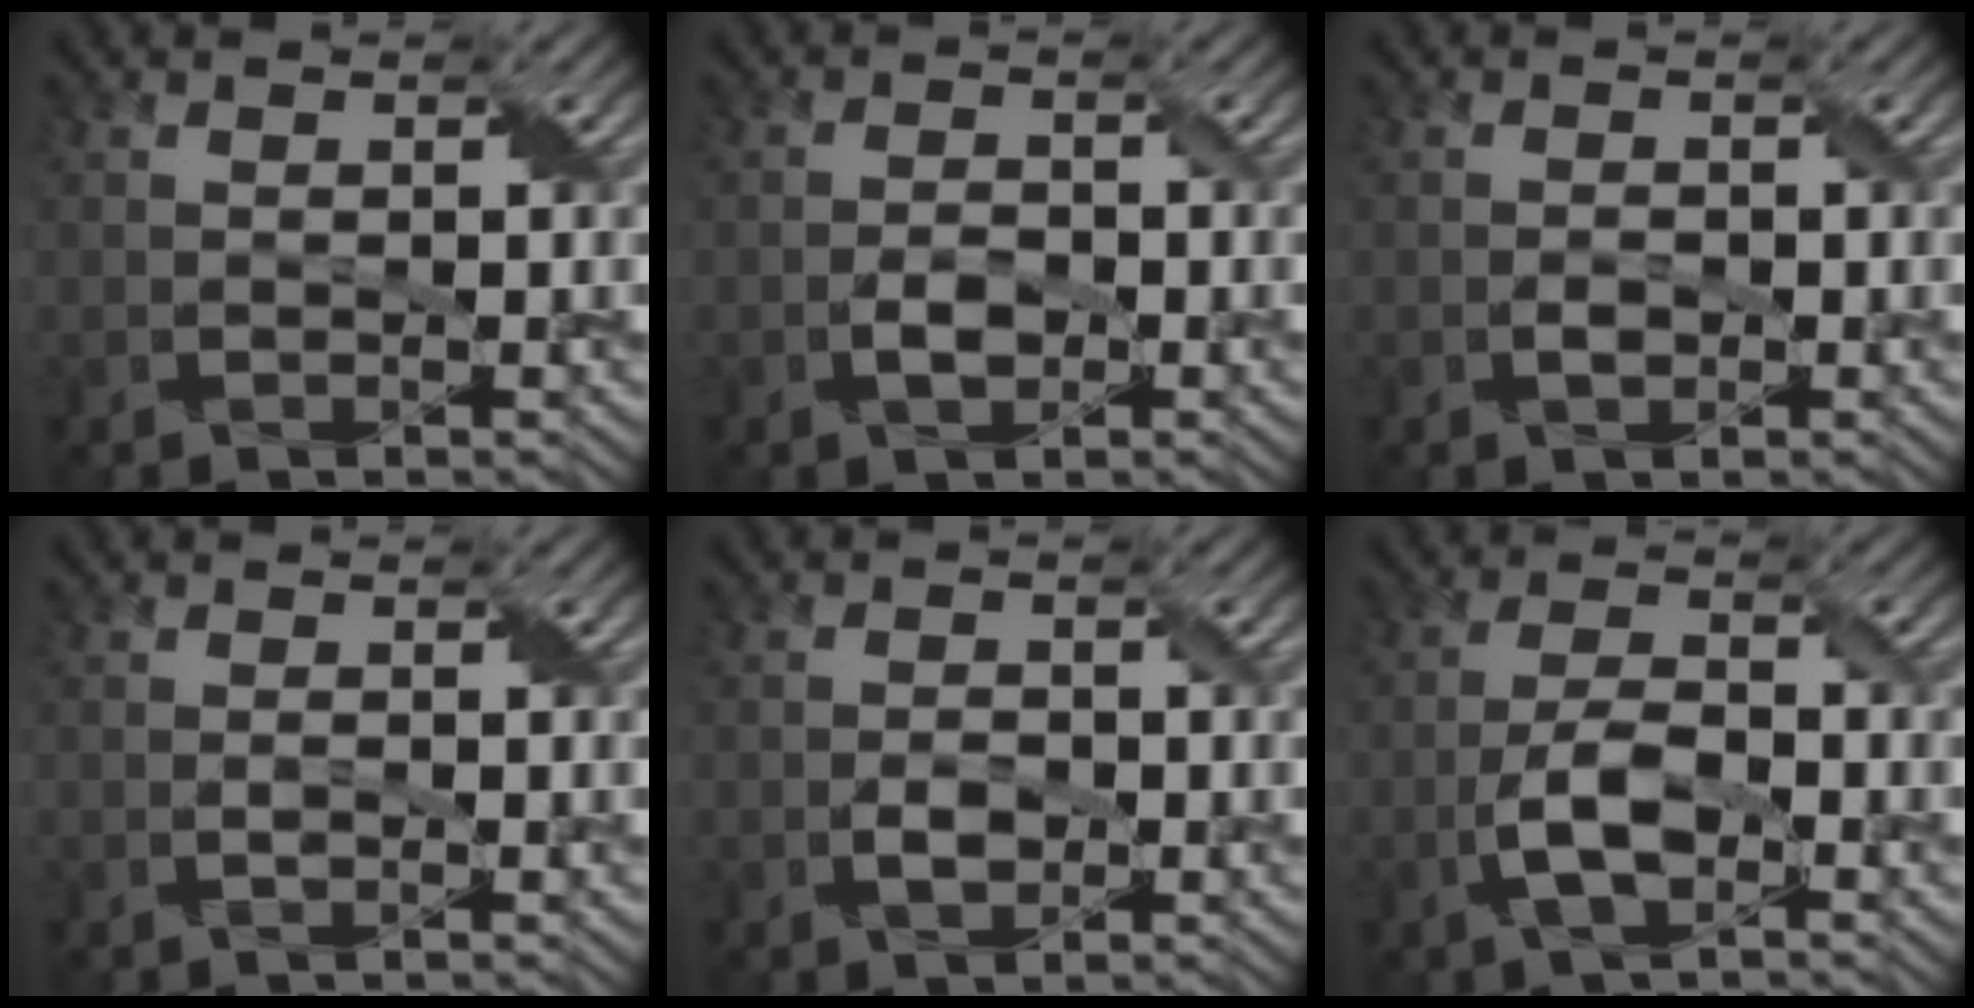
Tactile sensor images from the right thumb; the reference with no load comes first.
{"total": 2.6, "force": [-1.0, 1.6, 1.9], "torque": [-0.038, 0.003, -0.019]}
{"total": 1.4, "force": [-0.4, 0.9, 0.9], "torque": [-0.018, 0.001, -0.007]}
{"total": 0.6, "force": [-0.2, 0.2, 0.6], "torque": [-0.014, 0.000, -0.002]}
{"total": 2.3, "force": [-0.8, 1.5, 1.6], "torque": [-0.033, 0.000, -0.013]}
{"total": 5.3, "force": [-2.3, 2.1, 4.4], "torque": [-0.096, 0.005, -0.048]}